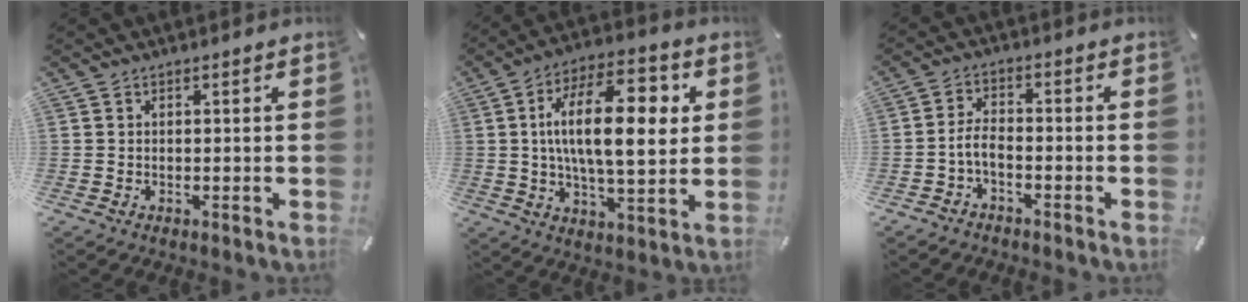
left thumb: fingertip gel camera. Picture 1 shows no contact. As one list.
[{"total": 19.2, "force": [3.7, 8.6, 16.7], "torque": [-0.285, 0.004, 0.055]}, {"total": 4.3, "force": [-2.2, 2.2, 3.0], "torque": [-0.072, 0.009, -0.047]}]